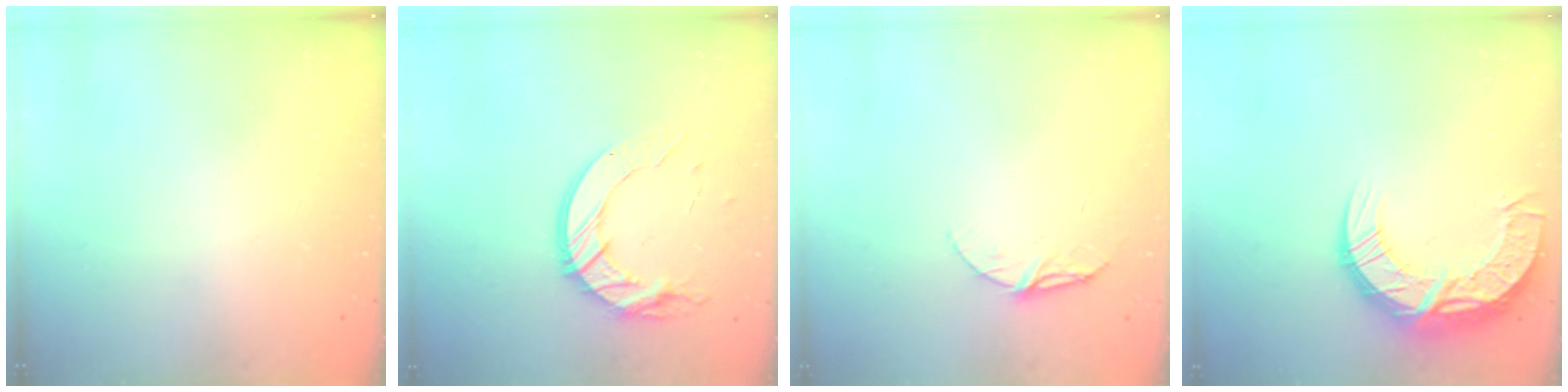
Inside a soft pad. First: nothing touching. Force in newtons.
{"total": 12.9, "press": 12.9, "slide": 0.8}
{"total": 7.6, "press": 7.6, "slide": 0.6}
{"total": 15.3, "press": 15.3, "slide": 1.0}